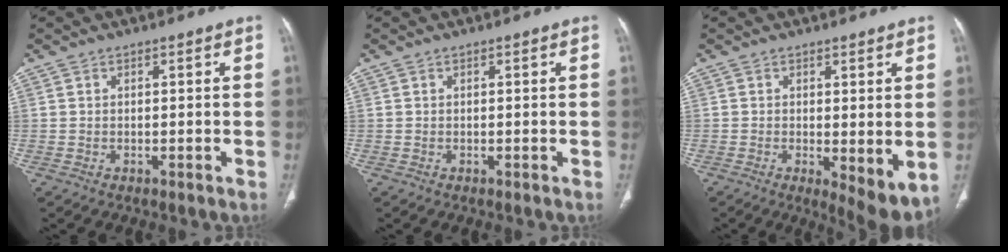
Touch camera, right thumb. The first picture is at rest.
{"total": 0.0}
{"total": 6.9, "force": [-0.6, 2.5, 6.4], "torque": [-0.092, -0.021, -0.005]}